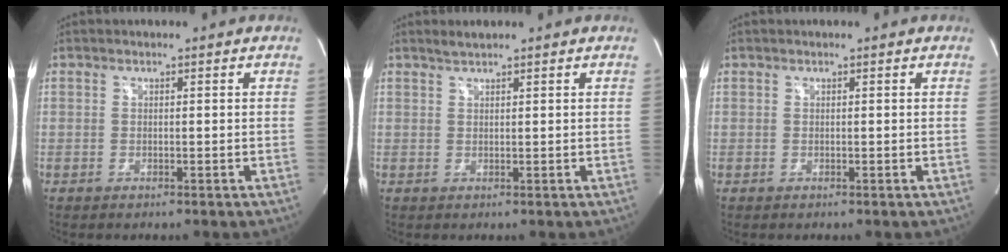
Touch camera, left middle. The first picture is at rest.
{"total": 1.3, "force": [1.2, 0.0, 0.5], "torque": [-0.013, 0.005, 0.028]}
{"total": 0.0}